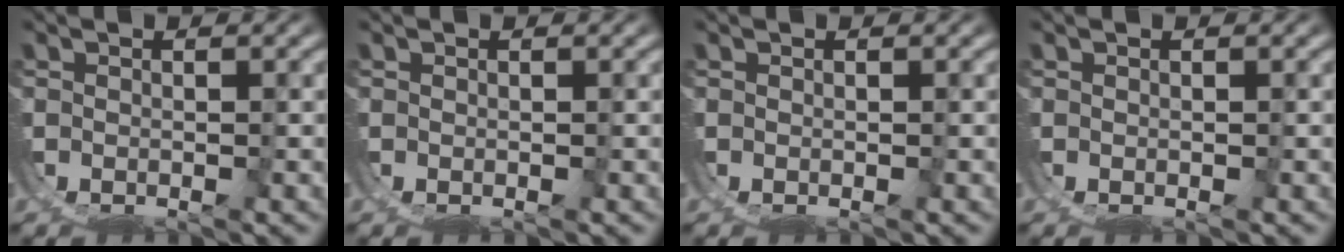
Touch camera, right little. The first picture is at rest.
{"total": 0.0}
{"total": 0.0}
{"total": 0.0}